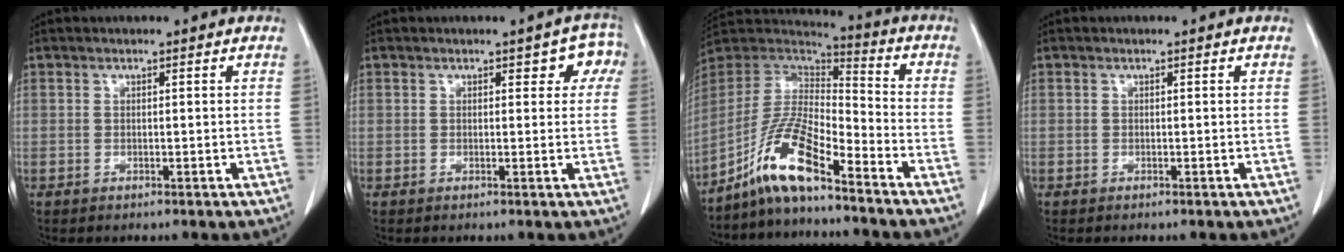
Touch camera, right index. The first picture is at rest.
{"total": 3.7, "force": [1.6, 2.1, 2.5], "torque": [-0.008, 0.011, 0.009]}
{"total": 11.9, "force": [-8.3, 1.5, 8.4], "torque": [-0.176, 0.009, -0.158]}
{"total": 0.0}